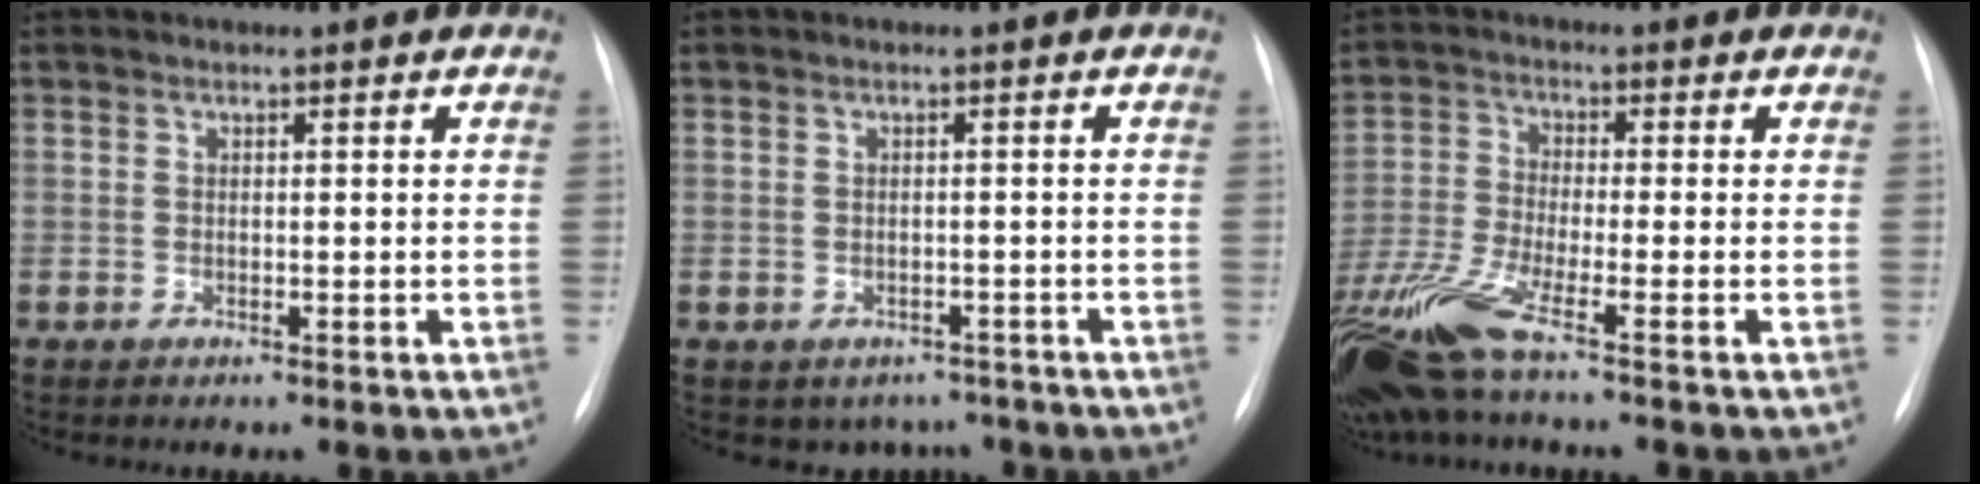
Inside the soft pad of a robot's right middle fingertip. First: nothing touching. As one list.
[{"total": 3.9, "force": [-3.0, 2.4, 0.5], "torque": [0.006, 0.009, -0.034]}, {"total": 10.3, "force": [-6.9, 0.5, 7.6], "torque": [-0.169, -0.025, -0.136]}]